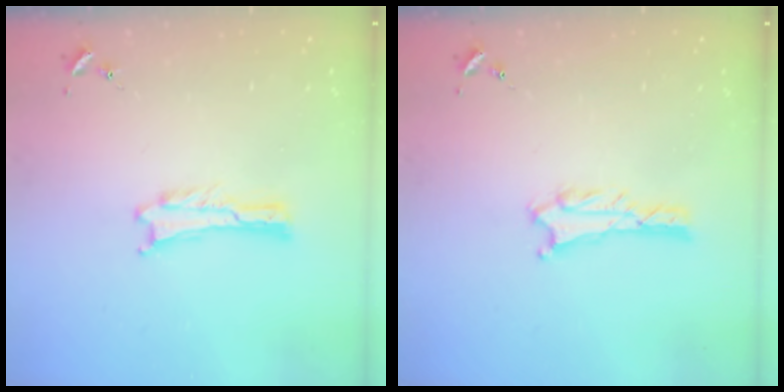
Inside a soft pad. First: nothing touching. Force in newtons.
{"total": 2.0, "press": 2.0, "slide": 0.3}